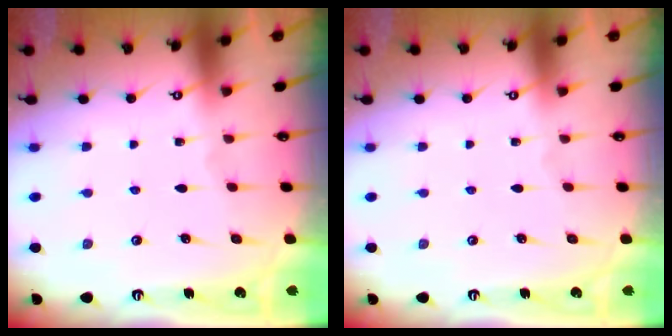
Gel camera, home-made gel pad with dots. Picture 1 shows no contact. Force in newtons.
{"total": 0.0}